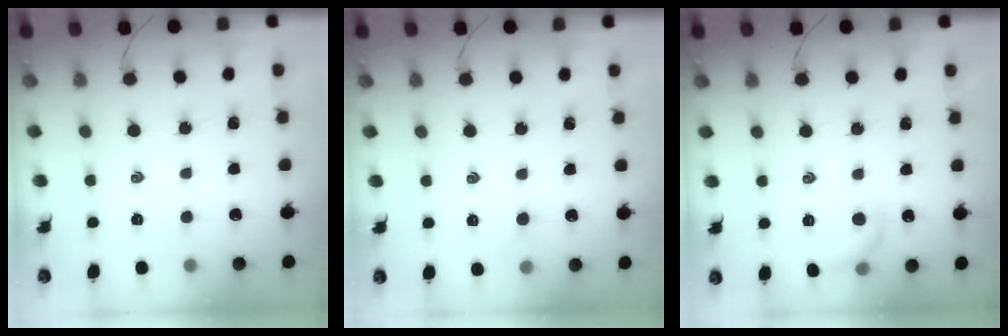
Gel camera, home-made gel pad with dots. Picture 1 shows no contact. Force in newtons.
{"total": 3.3, "press": 3.1, "slide": 0.9}
{"total": 8.4, "press": 8.2, "slide": 1.7}